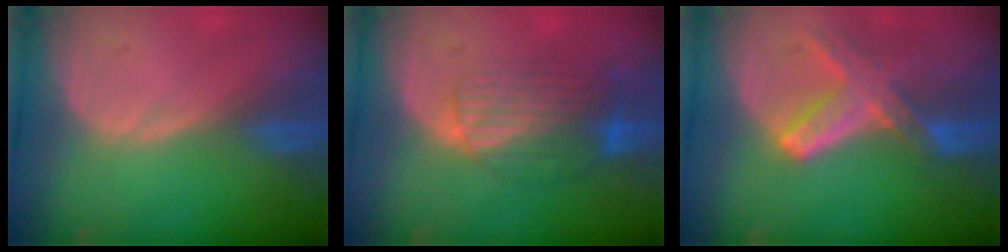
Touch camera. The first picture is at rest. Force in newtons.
{"total": 8.4, "press": 7.1, "slide": 4.5}
{"total": 8.2, "press": 7.2, "slide": 3.9}